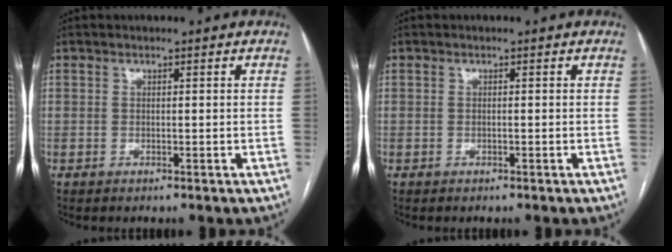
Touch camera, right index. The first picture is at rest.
{"total": 0.0}